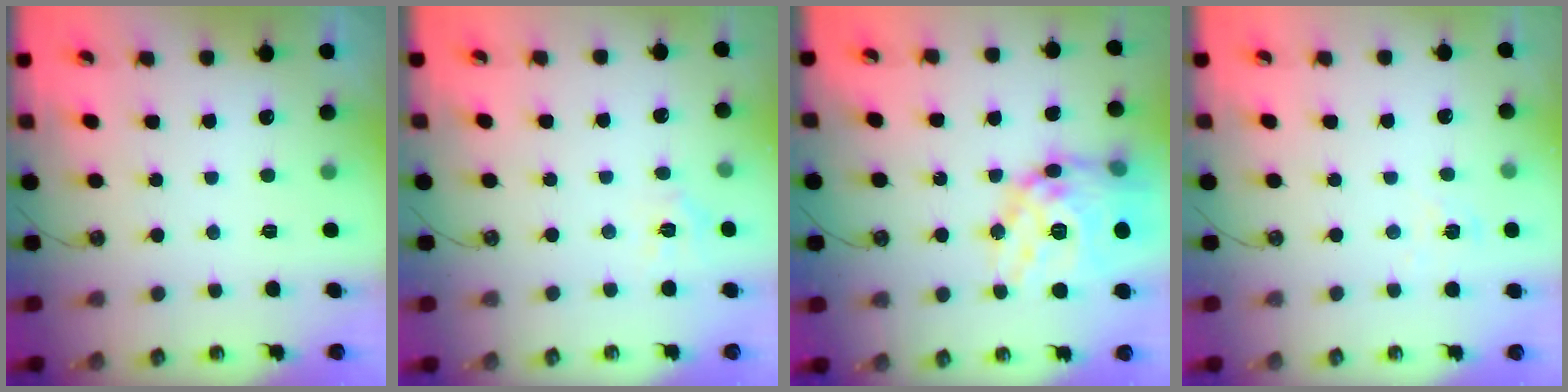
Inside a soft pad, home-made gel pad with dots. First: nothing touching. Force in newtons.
{"total": 3.4, "press": 3.4, "slide": 0.3}
{"total": 22.4, "press": 22.3, "slide": 2.2}
{"total": 5.8, "press": 5.8, "slide": 0.5}